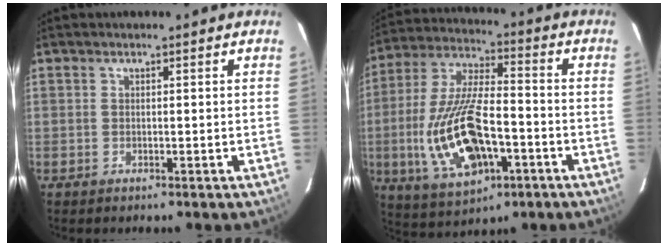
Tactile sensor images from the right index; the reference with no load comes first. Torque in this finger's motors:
{"motor_torque": [2.14, 0.00, 0.85, 0.21]}